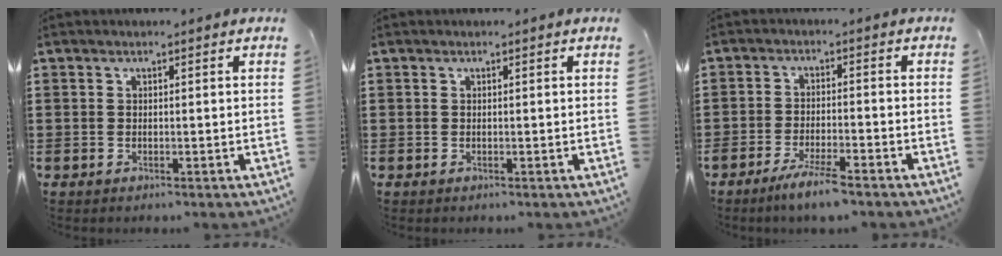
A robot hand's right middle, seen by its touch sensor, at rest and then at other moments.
{"total": 0.0}
{"total": 4.3, "force": [-3.5, 0.0, 2.6], "torque": [-0.054, -0.008, -0.065]}